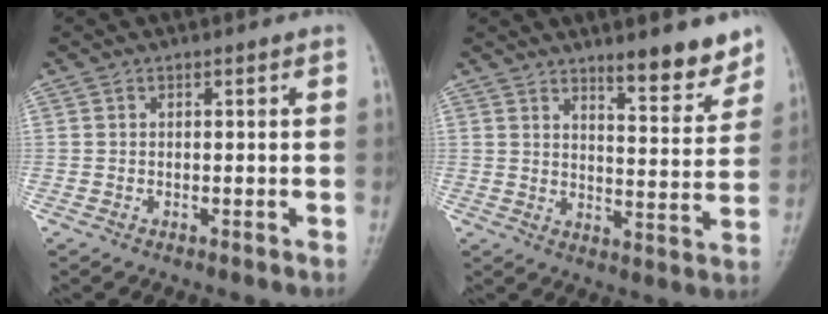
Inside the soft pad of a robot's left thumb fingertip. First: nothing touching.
{"total": 8.8, "force": [6.7, 2.1, 5.4], "torque": [-0.052, -0.051, 0.099]}